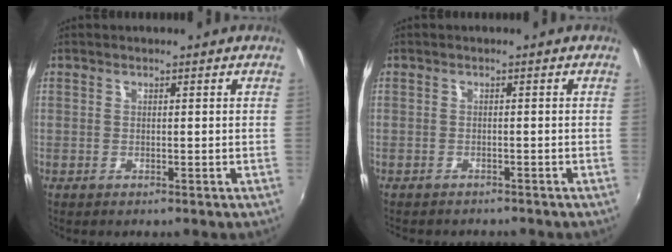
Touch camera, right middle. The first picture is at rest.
{"total": 2.3, "force": [-2.1, 0.7, 0.6], "torque": [-0.019, -0.014, -0.031]}